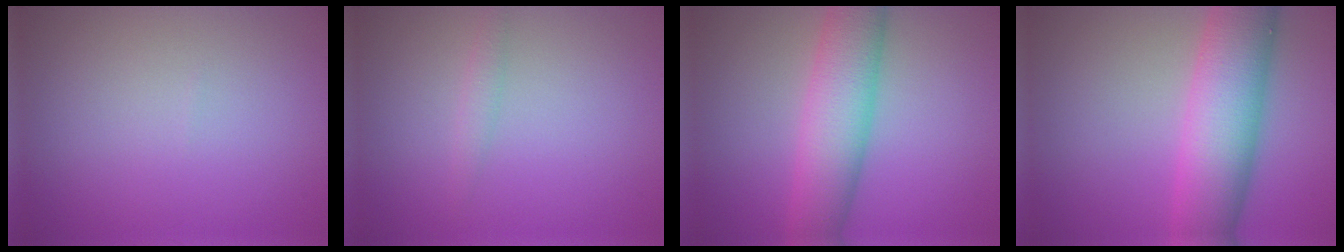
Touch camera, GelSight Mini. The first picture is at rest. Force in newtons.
{"total": 1.0, "press": 1.0, "slide": 0.0}
{"total": 6.8, "press": 6.8, "slide": 0.2}
{"total": 9.1, "press": 9.1, "slide": 0.3}